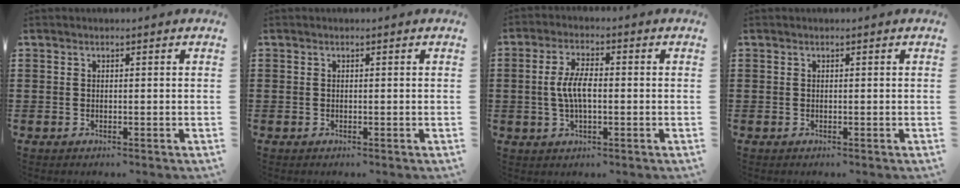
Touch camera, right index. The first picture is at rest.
{"total": 0.0}
{"total": 5.6, "force": [-0.2, 2.3, 5.1], "torque": [-0.115, -0.001, -0.011]}
{"total": 0.0}